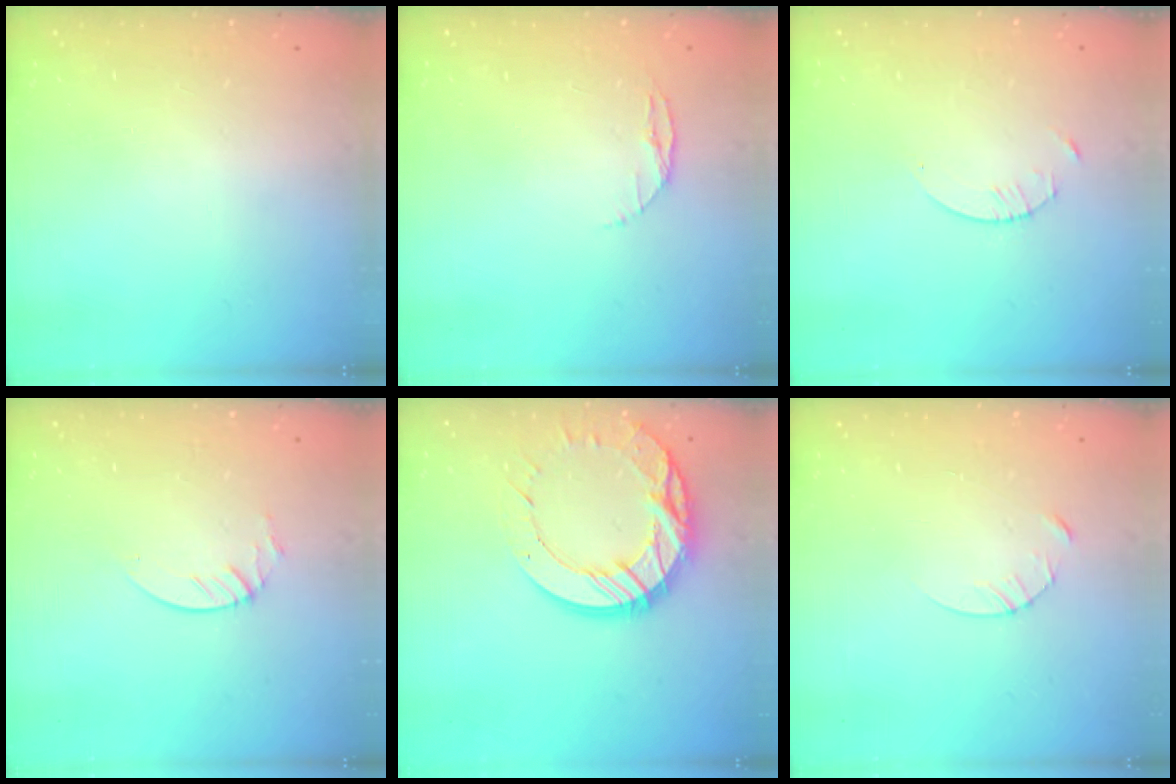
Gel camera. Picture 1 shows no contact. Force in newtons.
{"total": 3.4, "press": 3.4, "slide": 0.4}
{"total": 1.3, "press": 1.3, "slide": 0.2}
{"total": 3.3, "press": 3.2, "slide": 0.3}
{"total": 17.3, "press": 17.2, "slide": 1.8}
{"total": 3.8, "press": 3.8, "slide": 0.3}